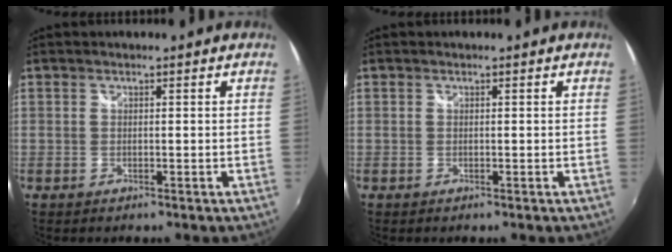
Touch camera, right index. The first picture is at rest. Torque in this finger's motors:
{"motor_torque": [0.02, 0.01, 0.00, 0.00]}